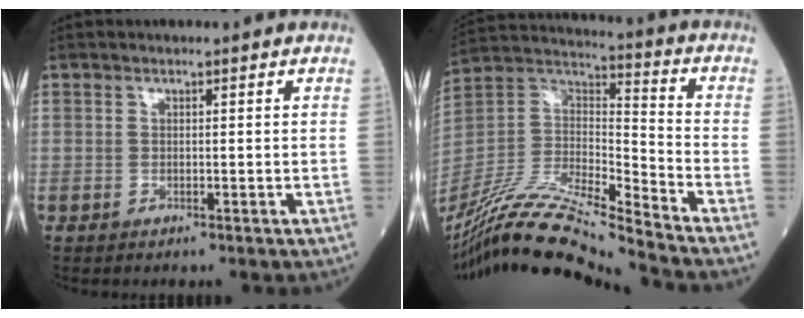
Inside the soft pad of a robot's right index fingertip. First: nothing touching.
{"total": 18.1, "force": [-16.1, -0.7, 8.4], "torque": [-0.171, 0.009, -0.302]}